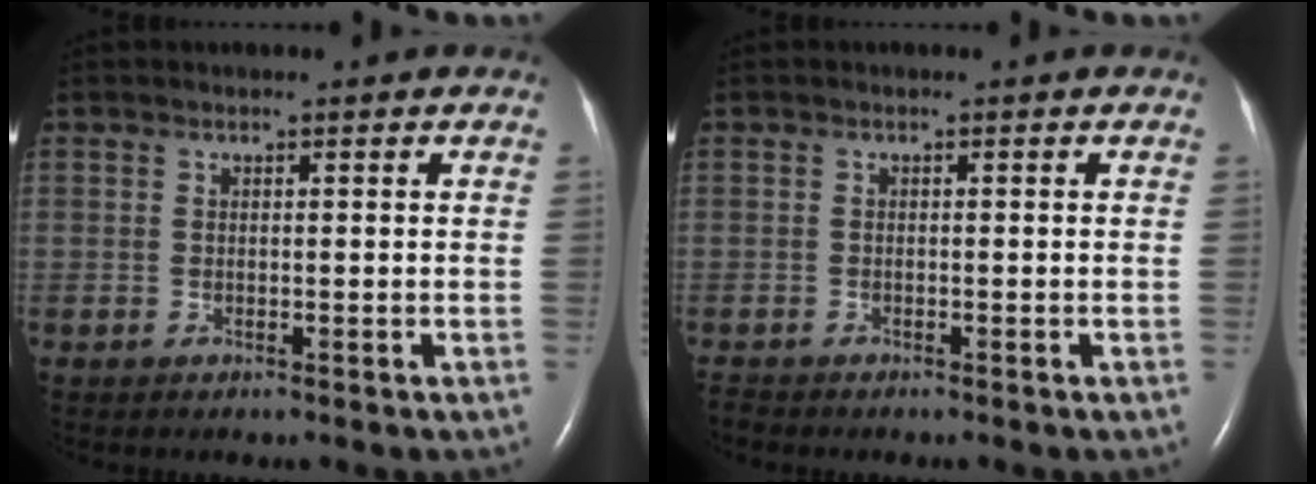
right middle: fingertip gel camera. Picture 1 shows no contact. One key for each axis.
{"total": 1.0, "fx": -1.0, "fy": 0.1, "fz": 0.1, "tx": -0.006, "ty": -0.005, "tz": -0.018}